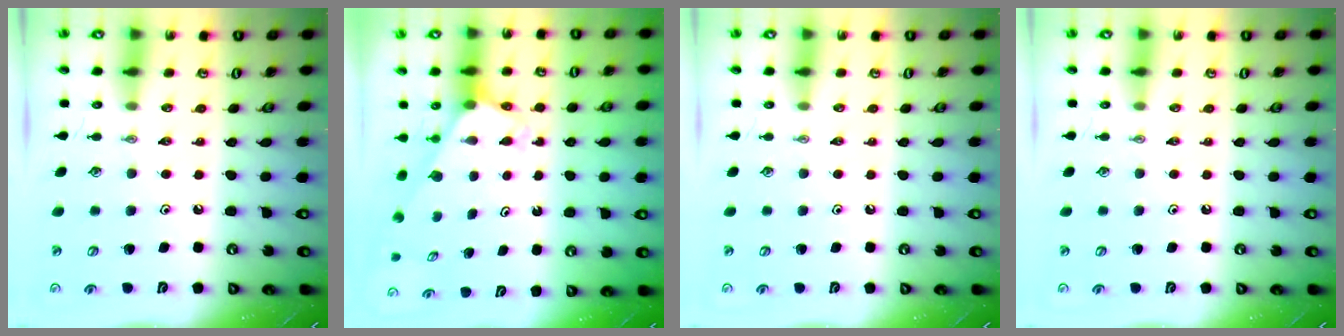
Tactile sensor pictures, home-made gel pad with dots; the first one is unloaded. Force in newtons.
{"total": 2.6, "press": 2.6, "slide": 0.2}
{"total": 0.0}
{"total": 0.0}